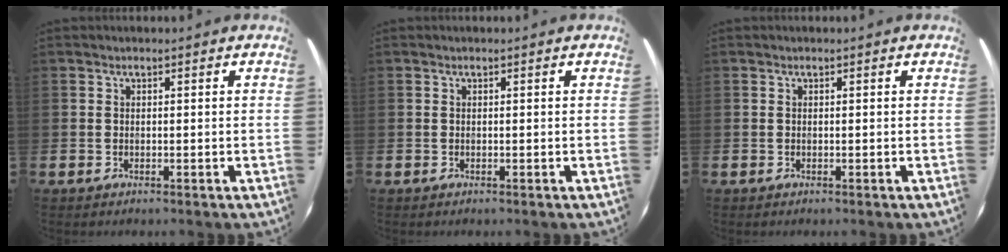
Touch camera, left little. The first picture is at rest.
{"total": 0.0}
{"total": 0.0}